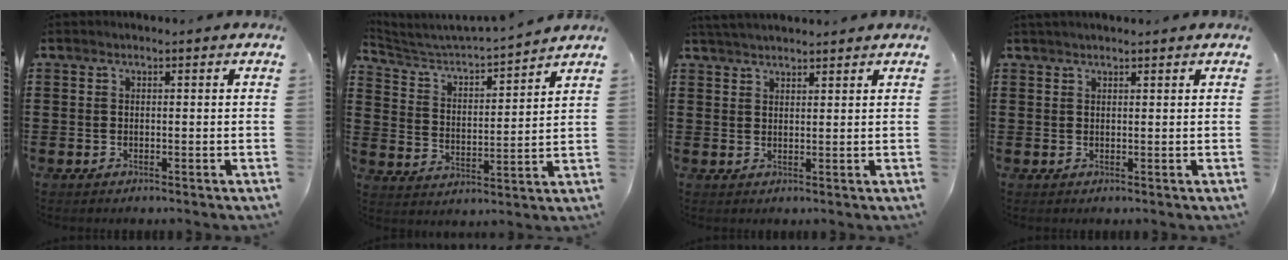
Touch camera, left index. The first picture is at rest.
{"total": 3.7, "force": [3.4, 0.2, 1.3], "torque": [-0.048, -0.032, 0.048]}
{"total": 2.6, "force": [2.6, 0.2, 0.5], "torque": [-0.016, 0.000, 0.050]}
{"total": 1.0, "force": [1.0, 0.1, 0.3], "torque": [-0.006, 0.001, 0.019]}